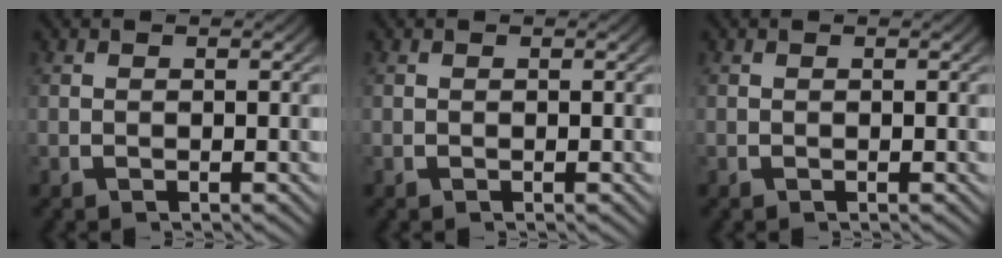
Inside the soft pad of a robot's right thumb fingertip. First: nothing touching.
{"total": 0.0}
{"total": 0.0}